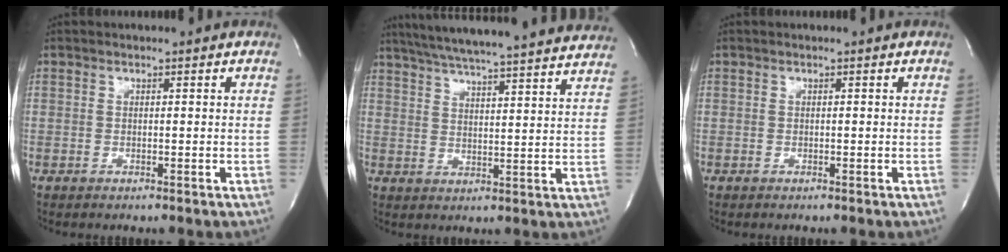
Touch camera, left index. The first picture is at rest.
{"total": 28.0, "force": [25.5, 0.8, 11.5], "torque": [-0.194, -0.021, 0.327]}
{"total": 0.0}